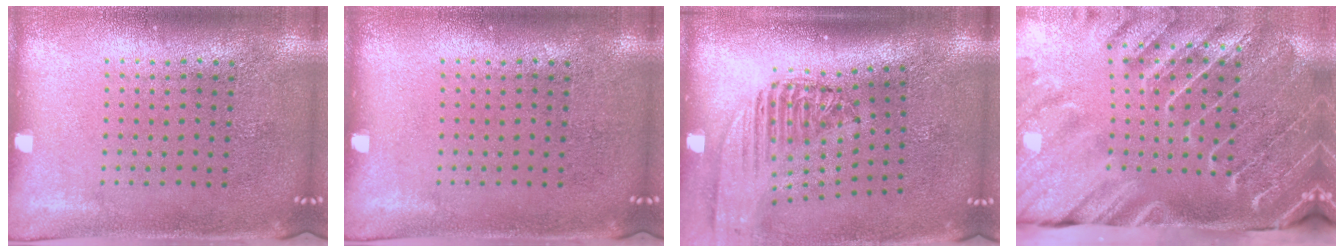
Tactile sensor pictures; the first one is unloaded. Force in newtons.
{"total": 0.0}
{"total": 2.4, "press": 1.8, "slide": 1.6}
{"total": 4.4, "press": 3.4, "slide": 2.8}